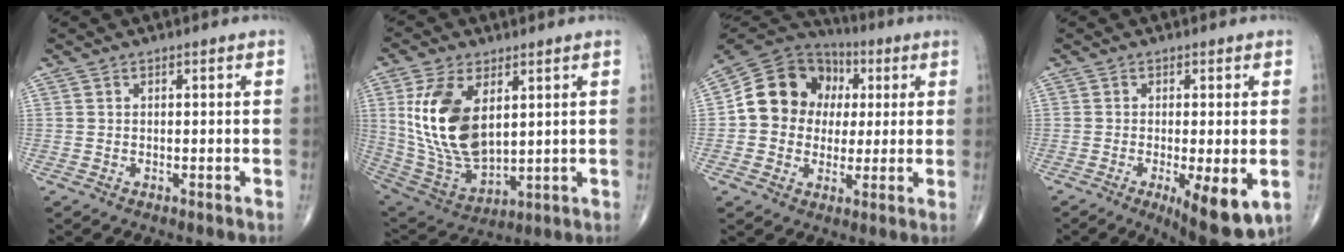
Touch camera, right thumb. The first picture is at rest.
{"total": 17.6, "force": [4.2, 9.6, 14.0], "torque": [-0.267, -0.025, 0.096]}
{"total": 15.0, "force": [1.6, 13.1, 7.1], "torque": [-0.089, 0.024, 0.022]}
{"total": 10.4, "force": [-3.1, 3.1, 9.4], "torque": [-0.136, -0.022, -0.042]}